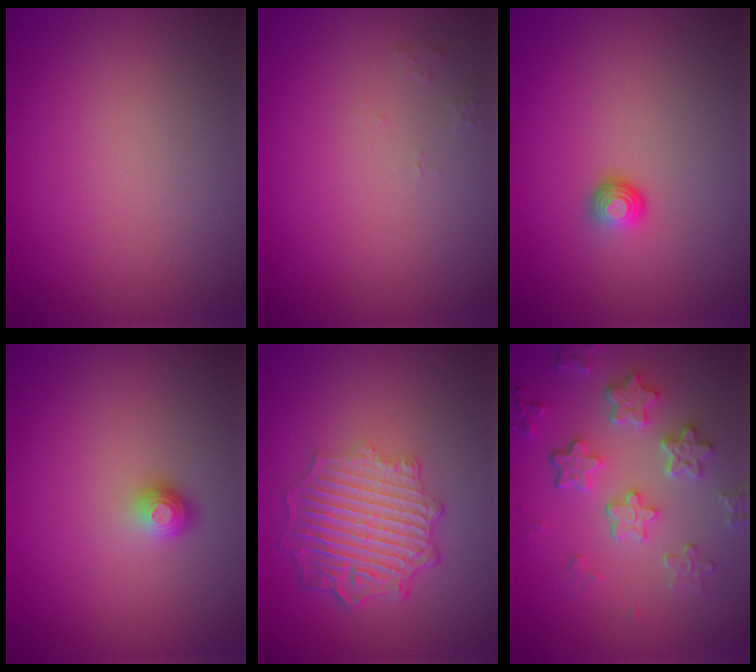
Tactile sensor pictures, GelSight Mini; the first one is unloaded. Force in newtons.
{"total": 0.8, "press": 0.7, "slide": 0.2}
{"total": 1.6, "press": 1.0, "slide": 1.3}
{"total": 1.6, "press": 1.2, "slide": 1.1}
{"total": 6.3, "press": 4.7, "slide": 4.2}
{"total": 5.0, "press": 4.2, "slide": 2.7}